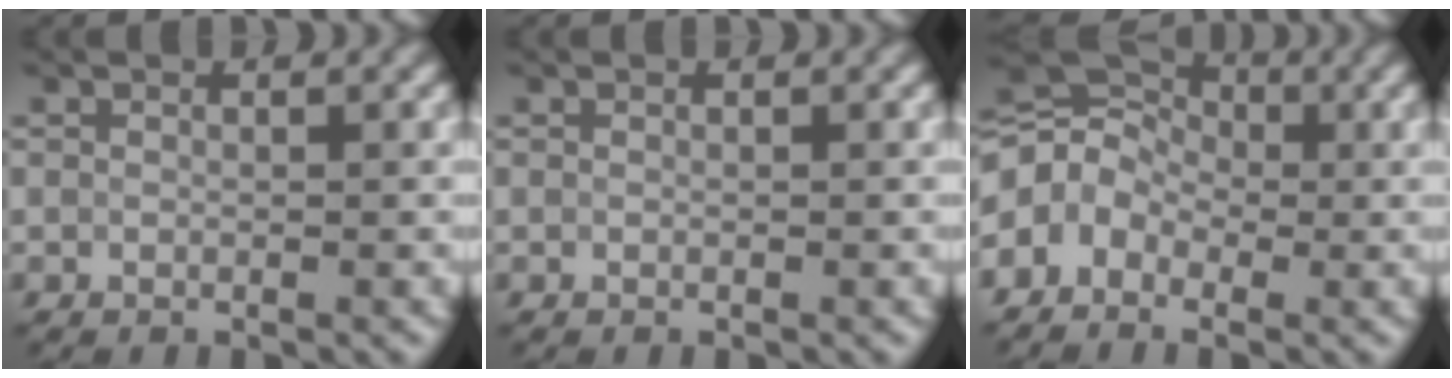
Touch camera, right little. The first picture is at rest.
{"total": 0.0}
{"total": 5.0, "force": [-1.3, 4.0, 2.7], "torque": [-0.042, 0.016, -0.038]}